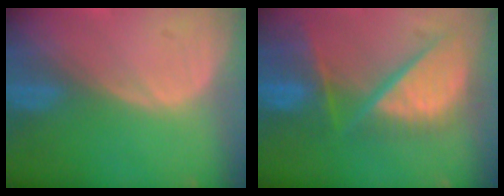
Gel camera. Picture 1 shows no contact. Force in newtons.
{"total": 12.1, "press": 9.9, "slide": 7.0}